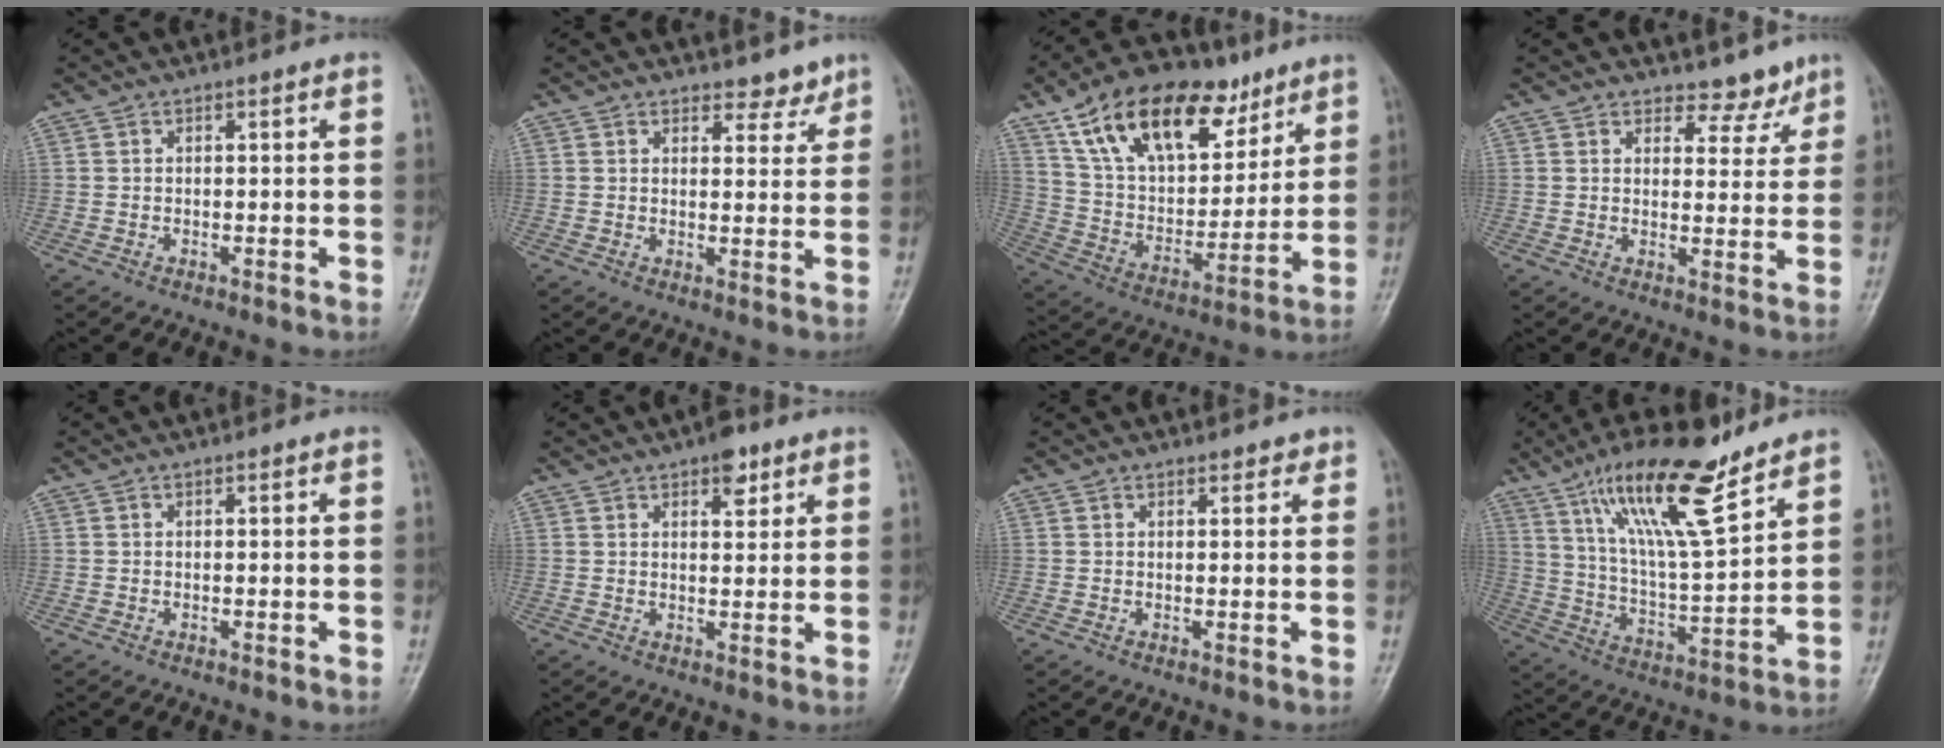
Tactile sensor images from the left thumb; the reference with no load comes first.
{"total": 3.6, "force": [3.1, 1.8, 0.4], "torque": [0.018, -0.024, 0.039]}
{"total": 24.3, "force": [14.0, 12.9, 15.1], "torque": [-0.223, -0.027, 0.249]}
{"total": 4.8, "force": [4.1, 2.5, 0.5], "torque": [0.021, -0.034, 0.053]}
{"total": 0.0}
{"total": 4.6, "force": [2.8, 2.2, 2.9], "torque": [-0.023, -0.012, 0.036]}
{"total": 1.5, "force": [1.2, 0.8, 0.3], "torque": [0.008, -0.006, 0.011]}
{"total": 18.8, "force": [12.3, 4.5, 13.5], "torque": [-0.217, -0.059, 0.225]}